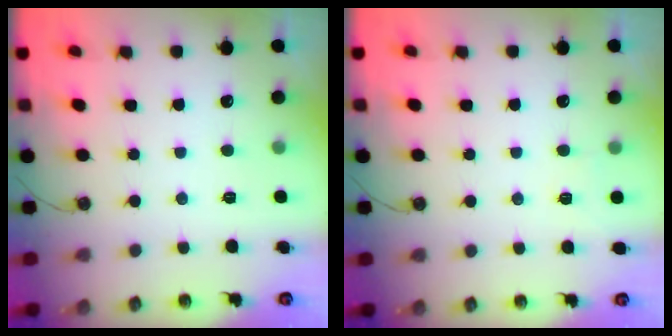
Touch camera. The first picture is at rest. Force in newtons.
{"total": 2.9, "press": 2.9, "slide": 0.7}